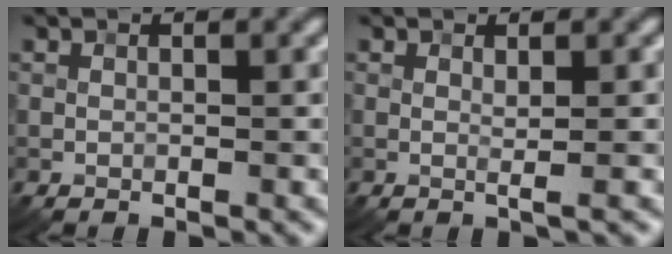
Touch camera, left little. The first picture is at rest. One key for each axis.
{"total": 0.9, "fx": 0.1, "fy": 0.0, "fz": 0.9, "tx": -0.016, "ty": -0.002, "tz": 0.000}